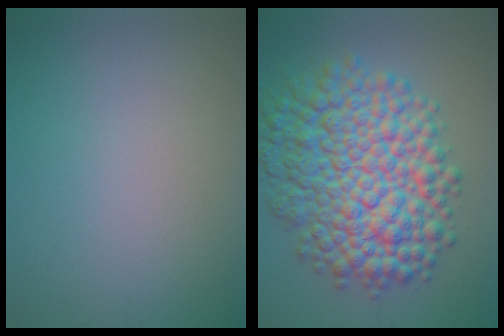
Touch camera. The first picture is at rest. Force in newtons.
{"total": 11.6, "press": 11.6, "slide": 0.2}